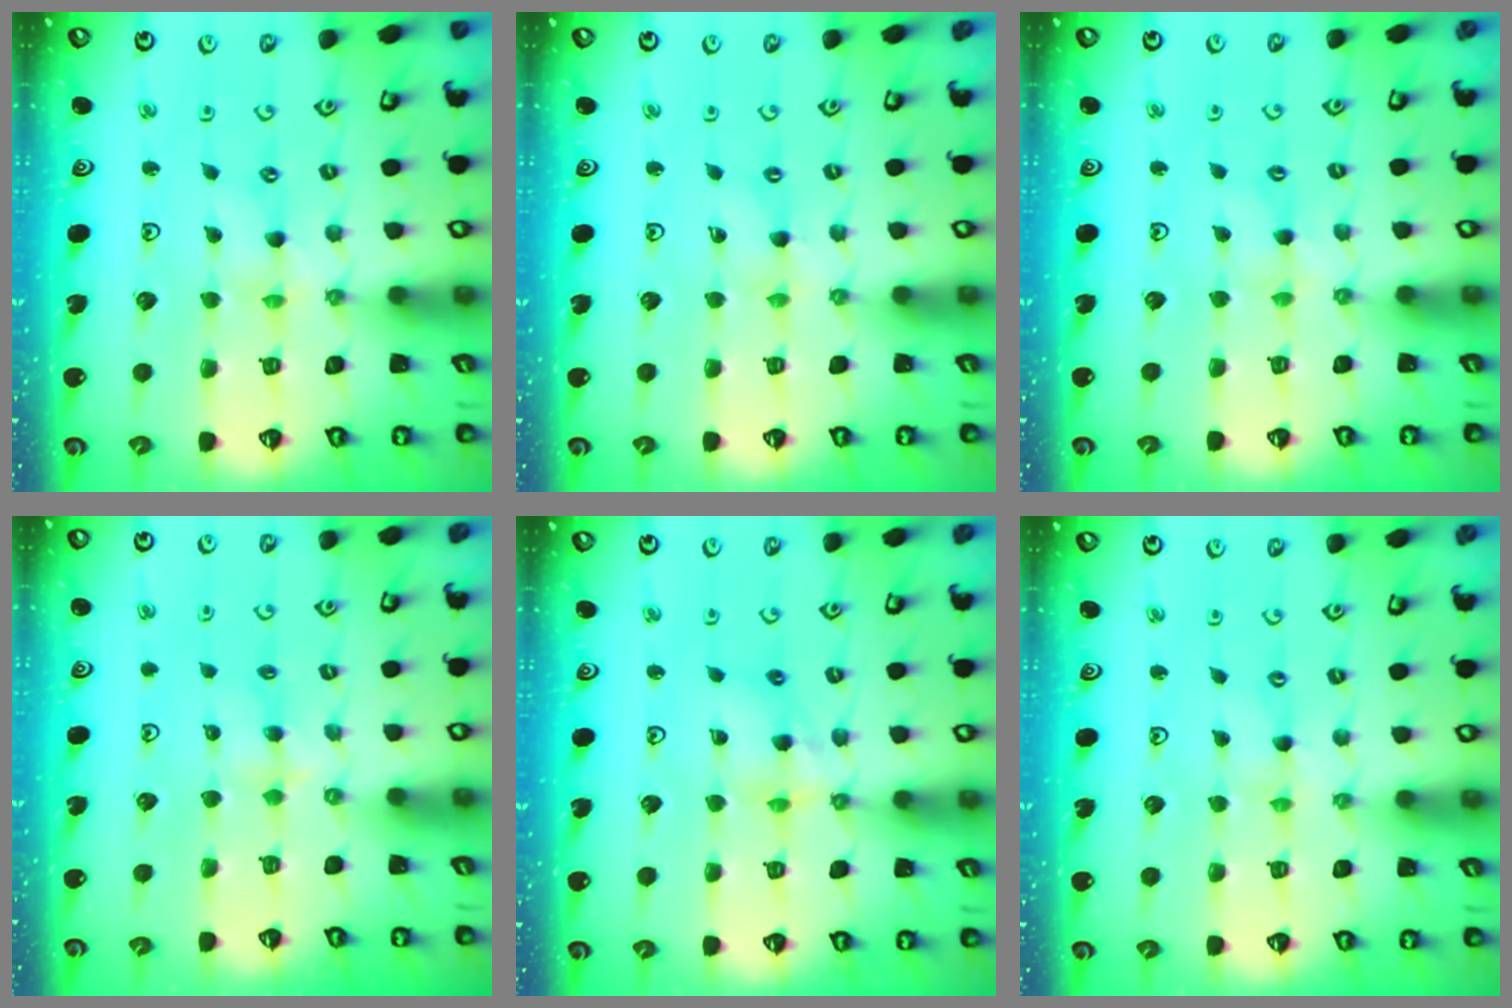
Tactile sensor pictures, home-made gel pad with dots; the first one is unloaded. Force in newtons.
{"total": 0.0}
{"total": 2.1, "press": 2.1, "slide": 0.4}
{"total": 2.6, "press": 2.5, "slide": 0.4}
{"total": 7.9, "press": 7.9, "slide": 0.6}
{"total": 0.0}